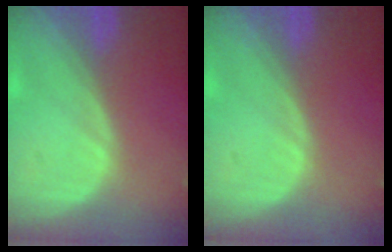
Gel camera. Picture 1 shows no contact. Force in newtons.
{"total": 0.0}